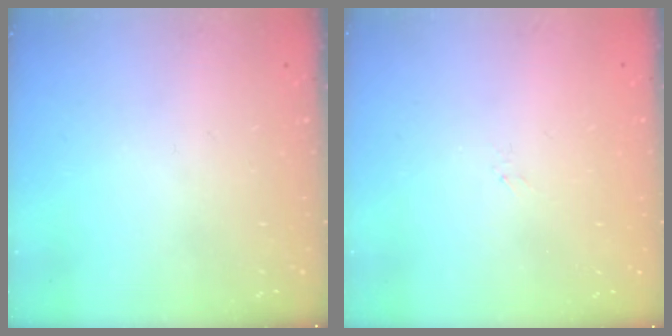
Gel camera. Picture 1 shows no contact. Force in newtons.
{"total": 1.5, "press": 1.4, "slide": 0.3}